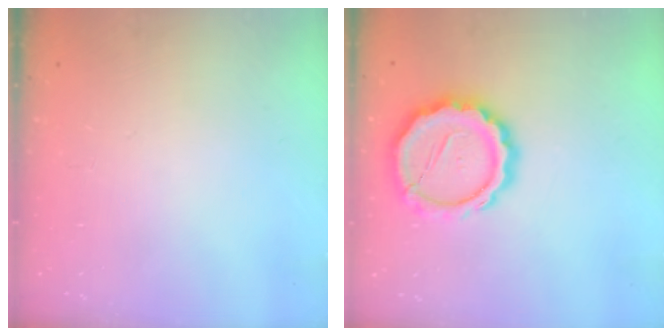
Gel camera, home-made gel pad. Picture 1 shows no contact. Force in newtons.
{"total": 15.4, "press": 15.2, "slide": 2.3}